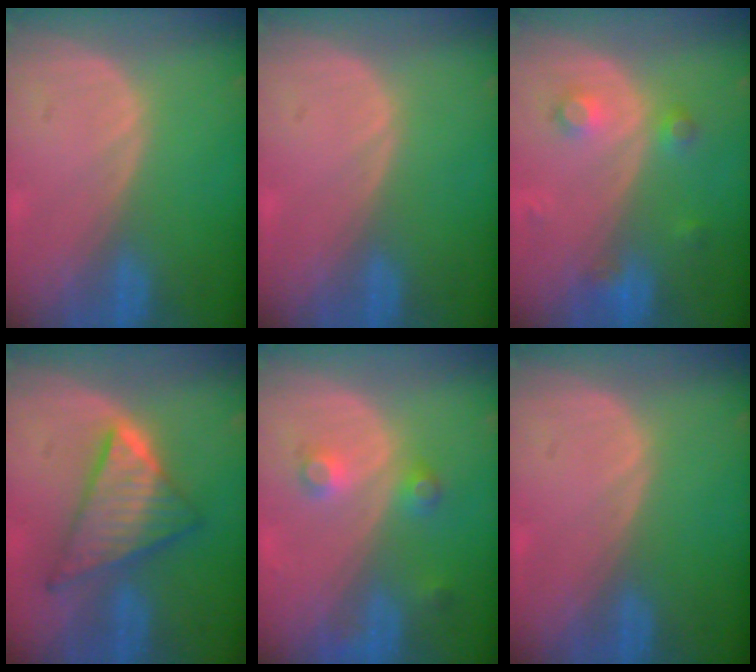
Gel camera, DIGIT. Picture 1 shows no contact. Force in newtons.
{"total": 0.0}
{"total": 3.8, "press": 3.3, "slide": 1.7}
{"total": 8.8, "press": 8.8, "slide": 0.6}
{"total": 3.8, "press": 3.5, "slide": 1.4}
{"total": 0.0}